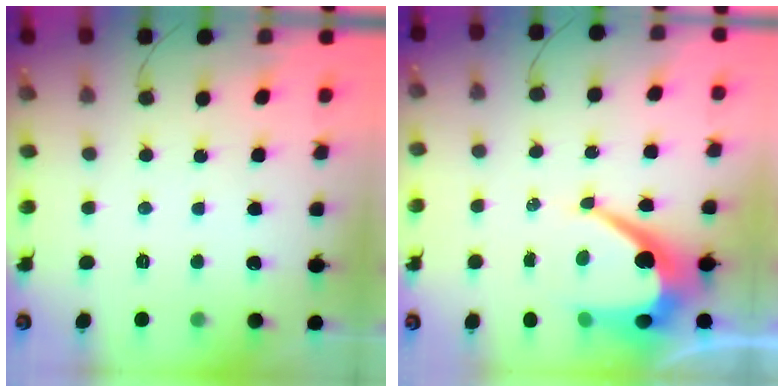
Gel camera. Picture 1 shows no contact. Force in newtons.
{"total": 11.5, "press": 11.5, "slide": 0.9}